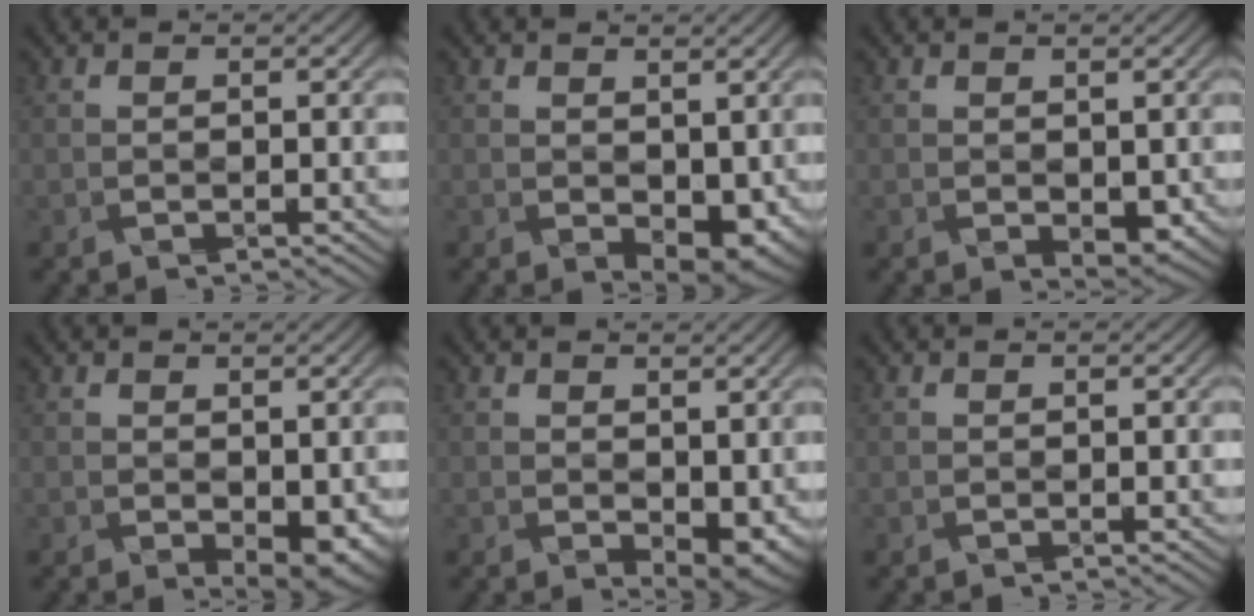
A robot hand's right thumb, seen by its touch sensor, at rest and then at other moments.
{"total": 4.8, "force": [-0.2, 3.0, 3.8], "torque": [-0.061, -0.015, 0.016]}
{"total": 2.2, "force": [-0.2, 1.3, 1.8], "torque": [-0.030, -0.008, 0.009]}
{"total": 3.9, "force": [-0.6, 2.1, 3.3], "torque": [-0.049, -0.012, 0.006]}
{"total": 4.4, "force": [-0.1, 2.5, 3.6], "torque": [-0.058, -0.012, 0.018]}
{"total": 0.0}